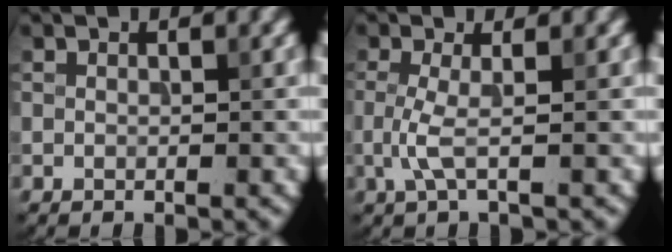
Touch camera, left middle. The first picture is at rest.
{"total": 2.0, "force": [-0.3, 0.3, 2.0], "torque": [-0.049, -0.003, -0.009]}